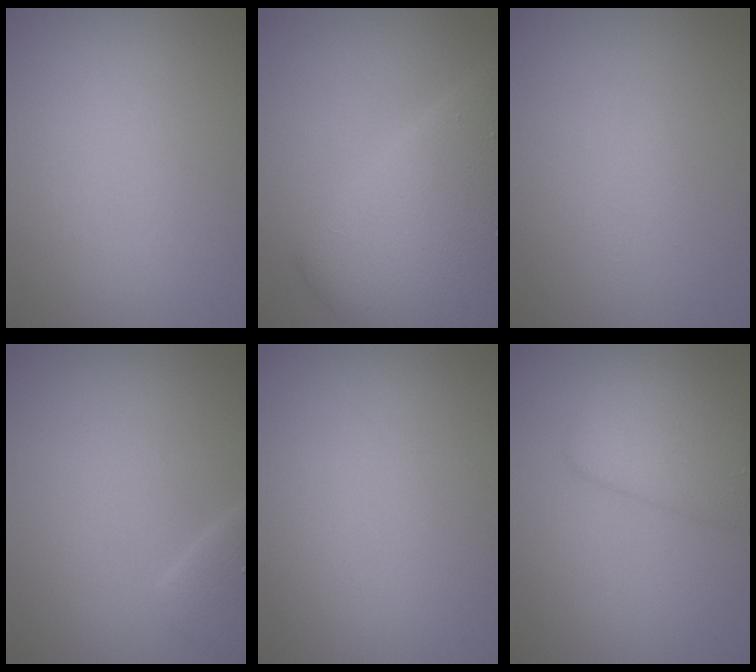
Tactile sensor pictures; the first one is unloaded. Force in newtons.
{"total": 9.6, "press": 9.6, "slide": 0.4}
{"total": 0.6, "press": 0.6, "slide": 0.1}
{"total": 2.2, "press": 2.2, "slide": 0.3}
{"total": 0.0}
{"total": 3.7, "press": 3.7, "slide": 0.3}